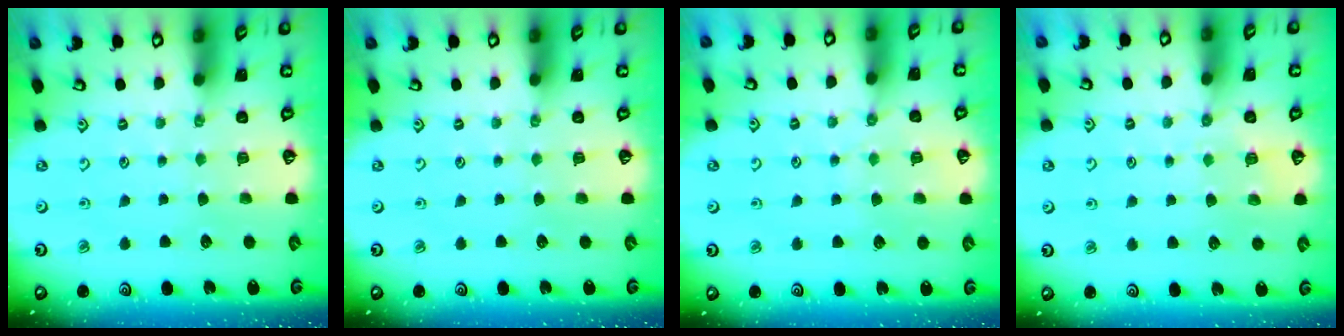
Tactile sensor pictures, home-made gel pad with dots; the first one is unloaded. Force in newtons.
{"total": 0.0}
{"total": 6.3, "press": 6.3, "slide": 0.7}
{"total": 5.1, "press": 5.1, "slide": 0.9}